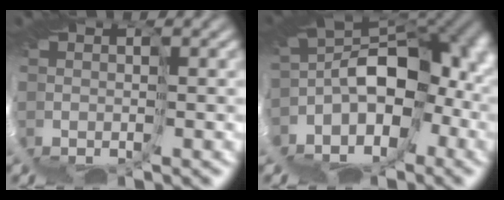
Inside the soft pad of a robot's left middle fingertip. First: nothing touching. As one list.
[{"total": 12.9, "force": [-3.0, 8.2, 9.5], "torque": [-0.142, -0.011, -0.025]}]